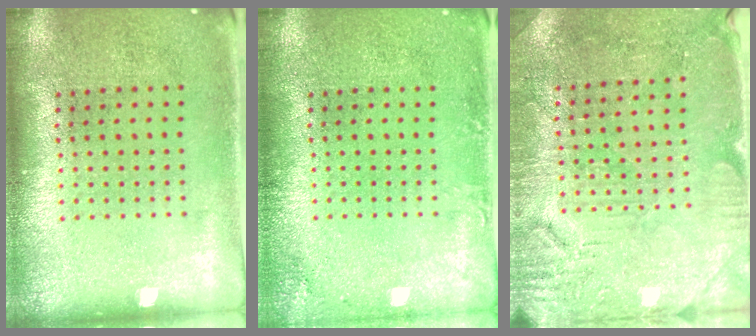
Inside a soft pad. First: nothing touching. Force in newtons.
{"total": 1.5, "press": 1.5, "slide": 0.1}
{"total": 3.0, "press": 2.9, "slide": 0.6}